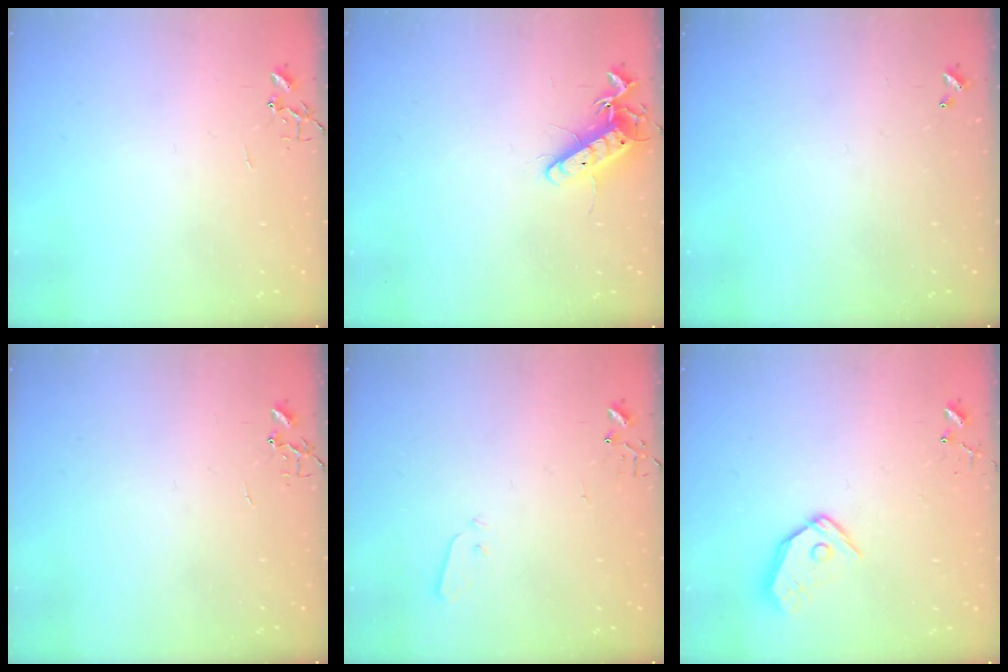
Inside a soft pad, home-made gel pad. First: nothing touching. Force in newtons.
{"total": 12.2, "press": 12.2, "slide": 0.9}
{"total": 0.0}
{"total": 0.0}
{"total": 3.0, "press": 2.9, "slide": 0.7}
{"total": 10.4, "press": 10.4, "slide": 1.2}